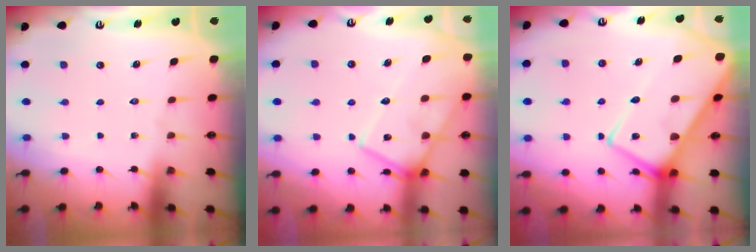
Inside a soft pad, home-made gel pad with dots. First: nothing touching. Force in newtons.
{"total": 14.5, "press": 14.4, "slide": 1.2}
{"total": 16.2, "press": 16.1, "slide": 1.6}